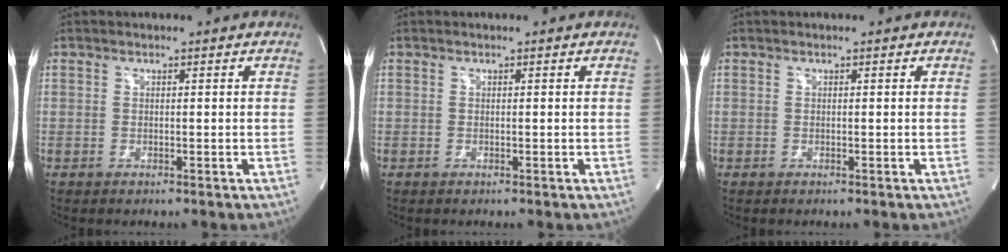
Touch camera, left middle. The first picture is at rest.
{"total": 0.0}
{"total": 0.0}